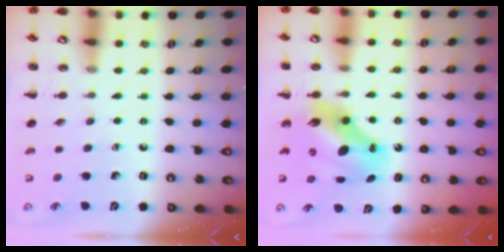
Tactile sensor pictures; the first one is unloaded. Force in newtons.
{"total": 9.6, "press": 9.1, "slide": 3.0}